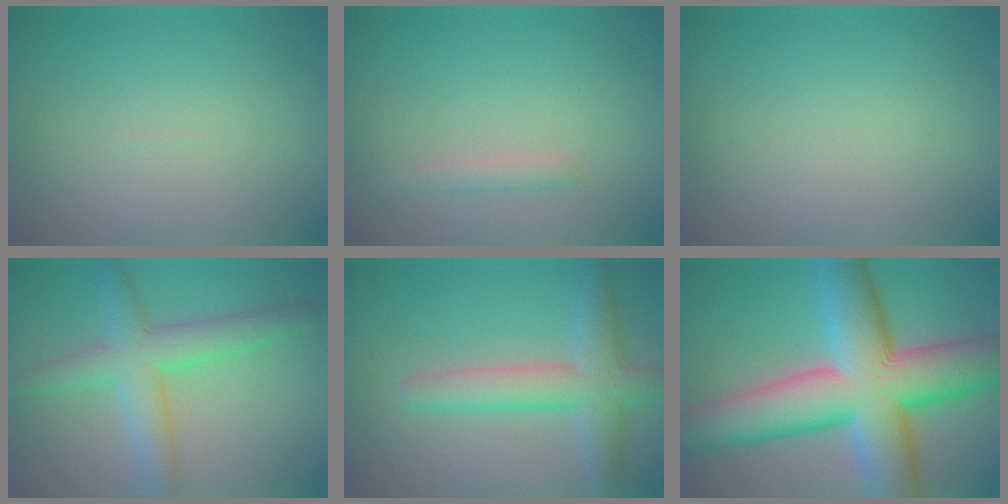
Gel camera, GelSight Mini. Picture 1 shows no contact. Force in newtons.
{"total": 1.2, "press": 1.2, "slide": 0.1}
{"total": 0.0}
{"total": 5.2, "press": 5.2, "slide": 0.1}
{"total": 5.2, "press": 5.2, "slide": 0.3}
{"total": 14.8, "press": 14.8, "slide": 0.5}